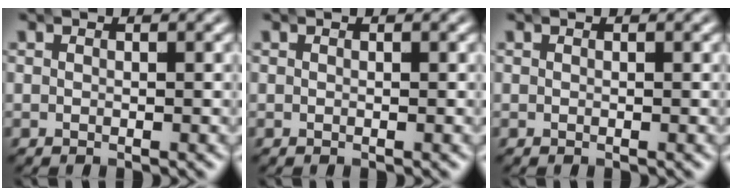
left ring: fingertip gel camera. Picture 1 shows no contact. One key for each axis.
{"total": 0.0}
{"total": 0.0}